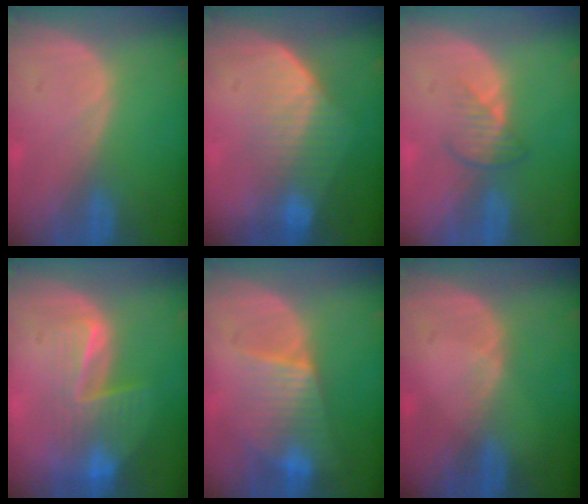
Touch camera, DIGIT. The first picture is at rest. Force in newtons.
{"total": 7.1, "press": 6.2, "slide": 3.3}
{"total": 3.1, "press": 2.9, "slide": 1.2}
{"total": 8.1, "press": 7.0, "slide": 4.0}
{"total": 6.7, "press": 6.6, "slide": 1.3}
{"total": 1.1, "press": 0.8, "slide": 0.8}